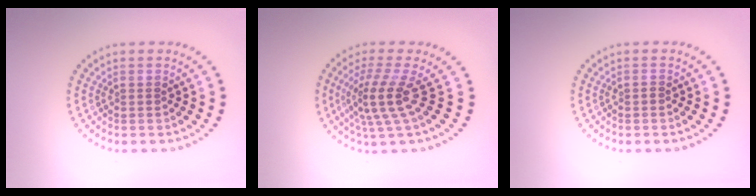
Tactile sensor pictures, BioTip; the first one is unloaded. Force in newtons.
{"total": 3.7, "press": 2.6, "slide": 2.6}
{"total": 0.7, "press": 0.7, "slide": 0.1}